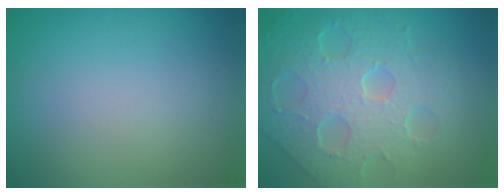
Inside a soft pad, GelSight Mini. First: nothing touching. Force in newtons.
{"total": 8.7, "press": 5.9, "slide": 6.4}